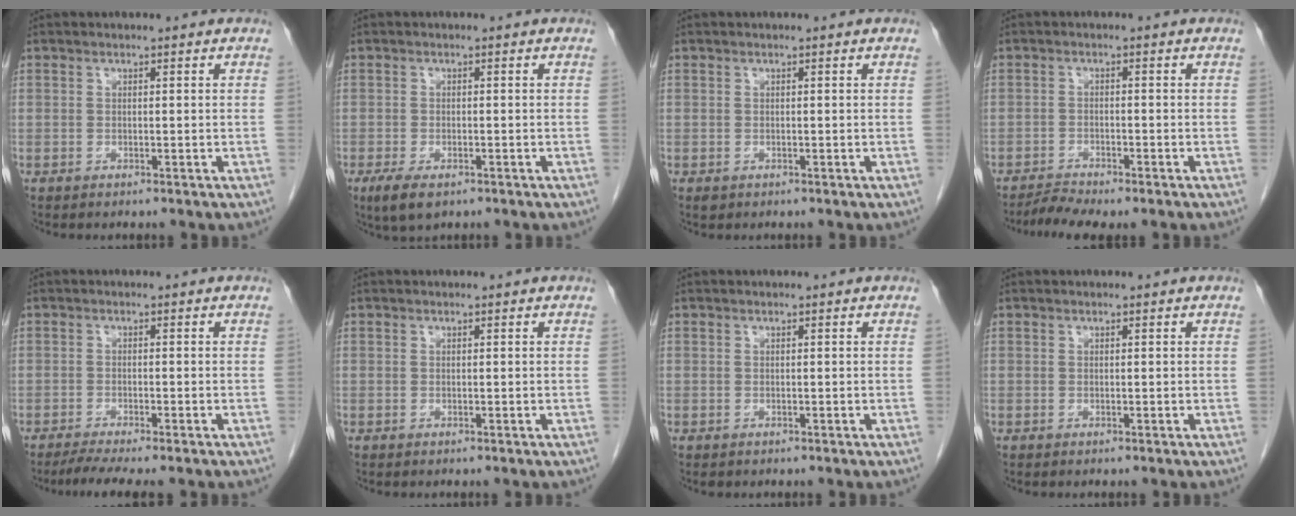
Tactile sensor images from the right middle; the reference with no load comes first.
{"total": 4.2, "force": [-2.5, 1.7, 3.0], "torque": [-0.061, -0.008, -0.038]}
{"total": 0.5, "force": [-0.3, 0.4, 0.2], "torque": [-0.006, 0.001, -0.002]}
{"total": 3.0, "force": [-2.8, -0.2, 1.0], "torque": [-0.023, -0.011, -0.051]}
{"total": 4.9, "force": [-4.0, 0.0, 2.9], "torque": [-0.047, -0.009, -0.065]}
{"total": 0.0}
{"total": 0.0}
{"total": 0.0}